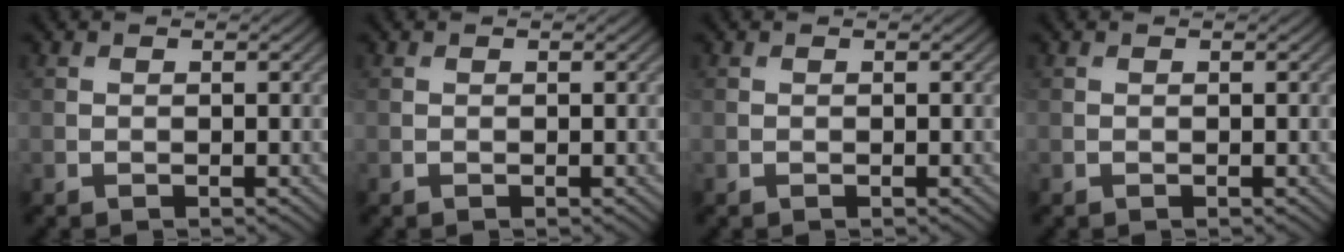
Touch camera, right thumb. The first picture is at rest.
{"total": 0.0}
{"total": 0.0}
{"total": 0.0}